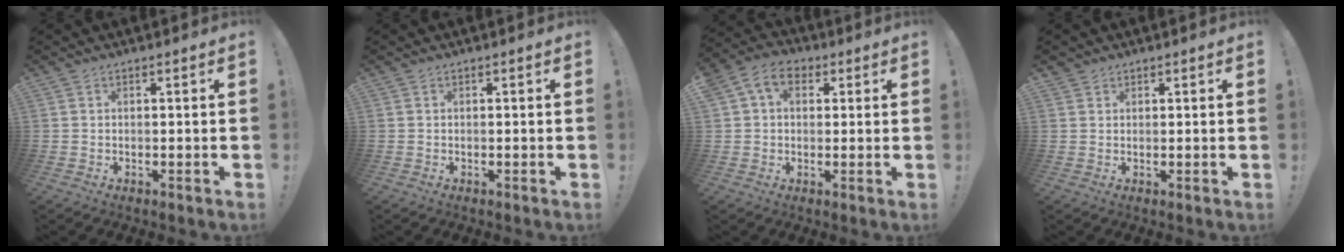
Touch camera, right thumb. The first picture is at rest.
{"total": 0.0}
{"total": 8.6, "force": [2.9, 6.1, 5.3], "torque": [-0.086, 0.006, 0.058]}
{"total": 1.3, "force": [1.1, 0.6, 0.1], "torque": [0.002, -0.006, 0.022]}